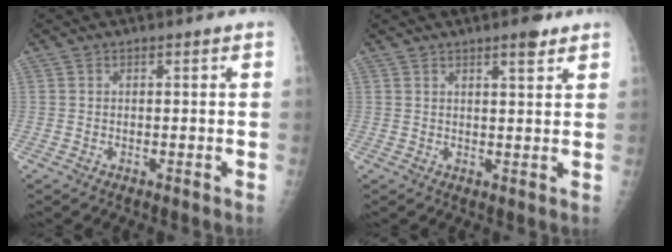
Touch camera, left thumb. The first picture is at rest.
{"total": 3.8, "force": [2.6, 1.0, 2.6], "torque": [-0.031, -0.014, 0.035]}